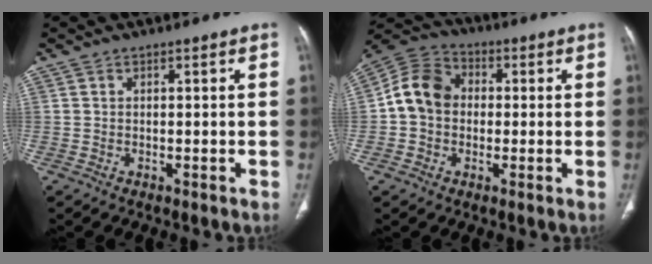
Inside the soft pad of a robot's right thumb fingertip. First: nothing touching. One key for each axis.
{"total": 10.1, "fx": 0.1, "fy": 8.4, "fz": 5.7, "tx": -0.094, "ty": 0.031, "tz": -0.011}